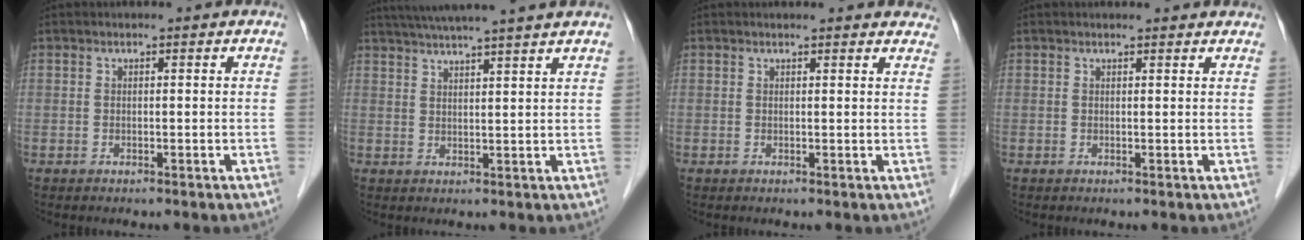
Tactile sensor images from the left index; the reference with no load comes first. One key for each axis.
{"total": 13.0, "fx": 11.3, "fy": -1.1, "fz": 6.4, "tx": -0.108, "ty": 0.019, "tz": 0.153}
{"total": 8.8, "fx": 8.3, "fy": 2.0, "fz": 2.0, "tx": -0.001, "ty": 0.005, "tz": 0.071}
{"total": 3.5, "fx": 3.5, "fy": 0.5, "fz": 0.6, "tx": -0.012, "ty": 0.008, "tz": 0.030}